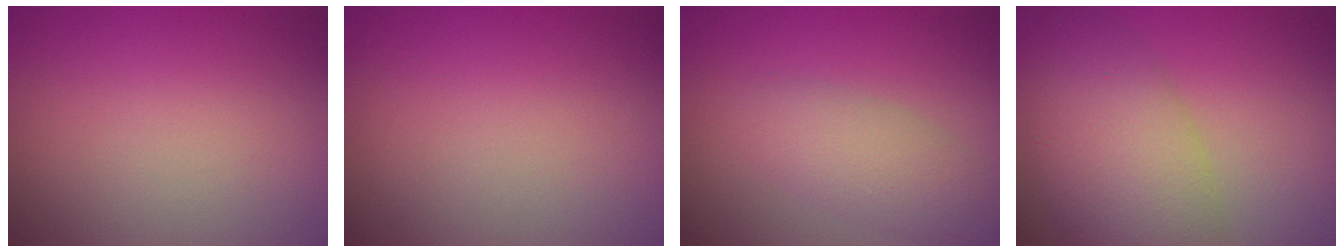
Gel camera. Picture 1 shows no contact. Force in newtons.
{"total": 0.0}
{"total": 3.2, "press": 3.2, "slide": 0.3}
{"total": 7.2, "press": 7.2, "slide": 0.3}